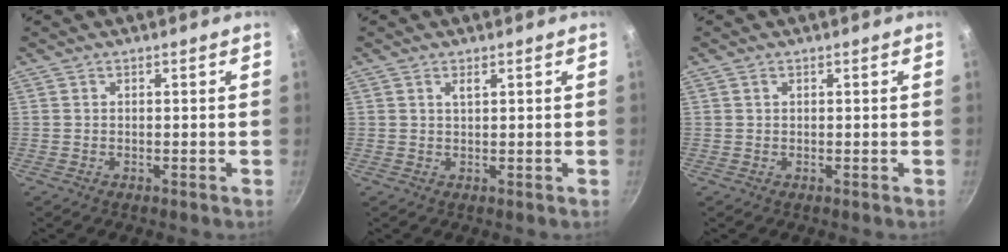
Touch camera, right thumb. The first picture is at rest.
{"total": 1.3, "force": [0.7, 0.5, 0.9], "torque": [-0.016, -0.001, 0.013]}
{"total": 0.6, "force": [0.3, 0.4, 0.3], "torque": [-0.004, 0.002, 0.005]}